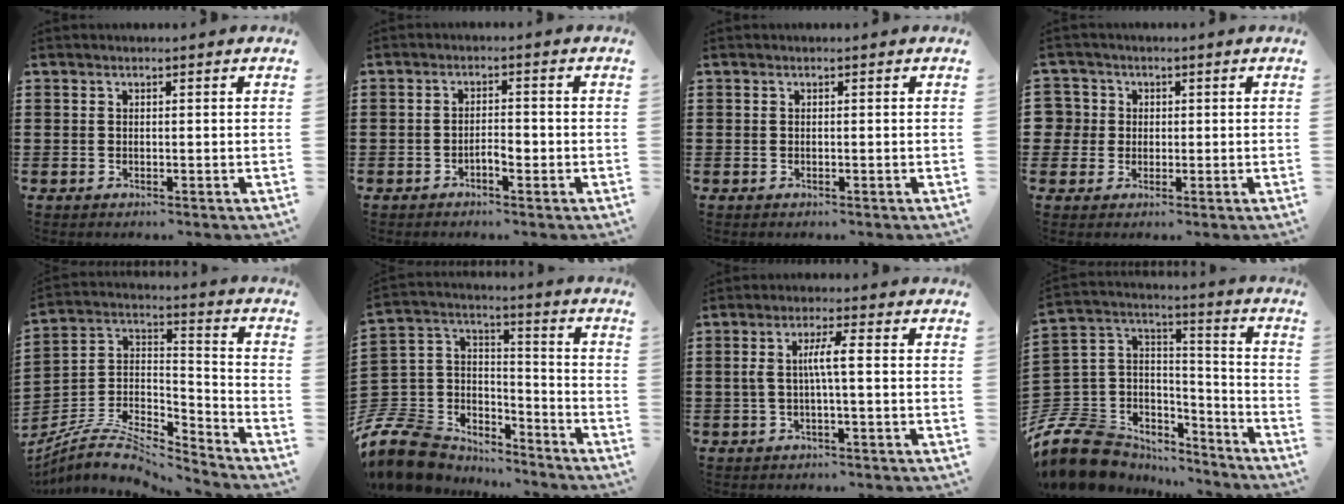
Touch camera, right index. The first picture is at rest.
{"total": 2.3, "force": [-1.1, 0.8, 1.8], "torque": [-0.034, 0.004, -0.022]}
{"total": 0.0}
{"total": 3.5, "force": [0.5, 3.4, 0.2], "torque": [-0.022, 0.012, 0.009]}
{"total": 7.9, "force": [-6.4, 2.9, 3.4], "torque": [-0.077, 0.008, -0.127]}
{"total": 10.7, "force": [-8.6, 5.8, 2.5], "torque": [-0.099, 0.005, -0.171]}
{"total": 4.5, "force": [-0.1, 0.6, 4.5], "torque": [-0.093, 0.002, -0.010]}
{"total": 11.7, "force": [-8.2, 7.6, 3.8], "torque": [-0.122, 0.012, -0.157]}